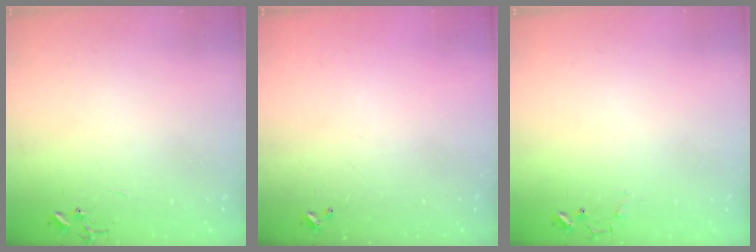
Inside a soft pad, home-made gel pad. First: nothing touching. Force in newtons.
{"total": 0.0}
{"total": 5.7, "press": 5.7, "slide": 0.2}